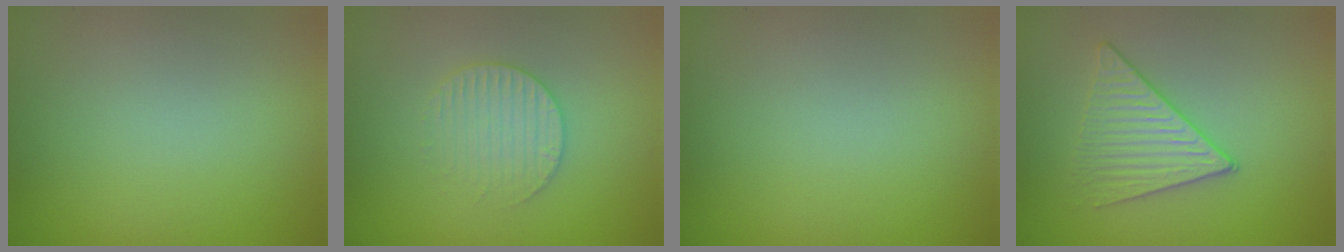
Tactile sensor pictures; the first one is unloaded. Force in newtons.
{"total": 2.8, "press": 2.7, "slide": 0.6}
{"total": 0.0}
{"total": 3.3, "press": 3.1, "slide": 1.1}